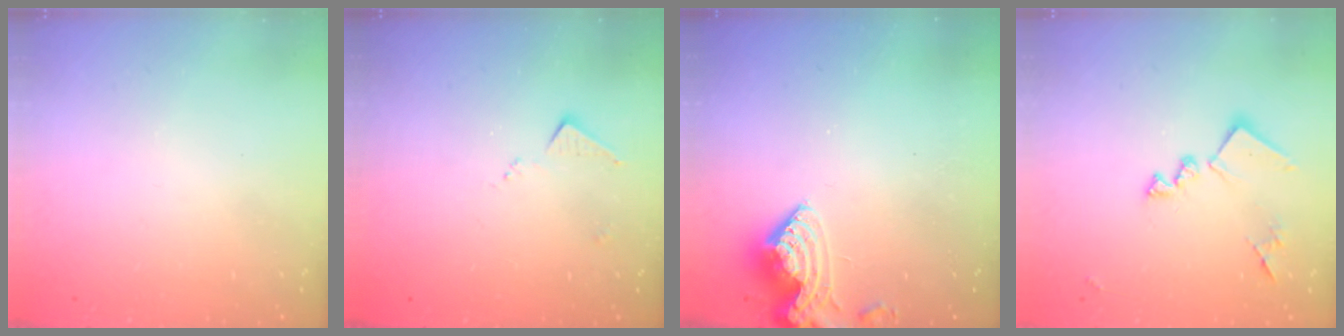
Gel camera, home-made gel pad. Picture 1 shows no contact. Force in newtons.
{"total": 6.1, "press": 6.0, "slide": 0.8}
{"total": 8.2, "press": 8.2, "slide": 0.9}
{"total": 12.6, "press": 12.6, "slide": 0.5}